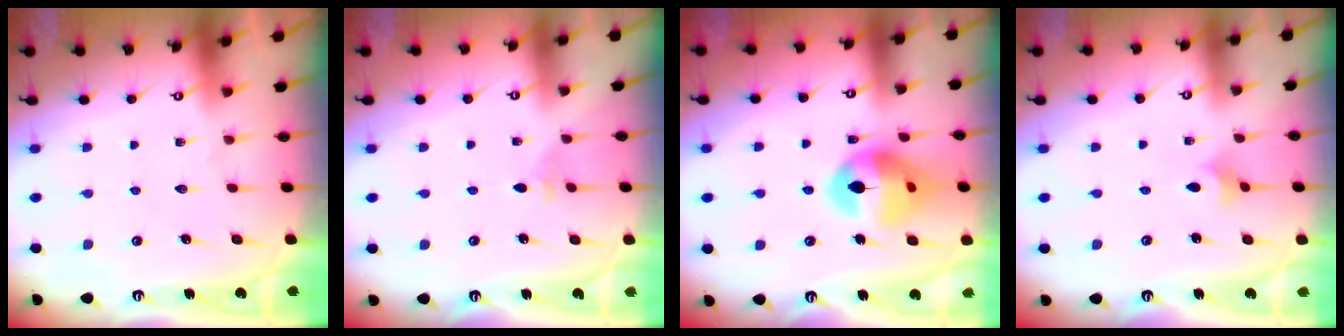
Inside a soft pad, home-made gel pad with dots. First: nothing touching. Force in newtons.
{"total": 2.2, "press": 2.1, "slide": 0.6}
{"total": 15.6, "press": 15.5, "slide": 1.8}
{"total": 2.9, "press": 2.9, "slide": 0.5}